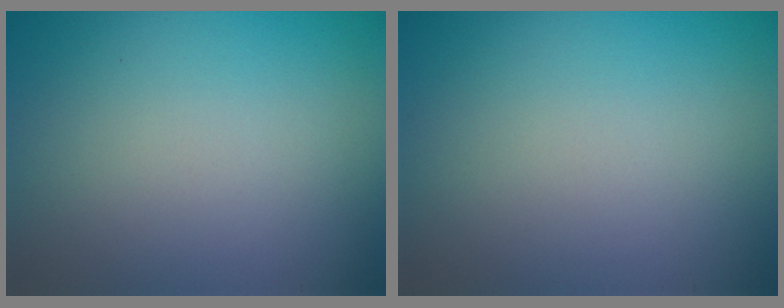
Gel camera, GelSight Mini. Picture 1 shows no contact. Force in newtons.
{"total": 0.0}